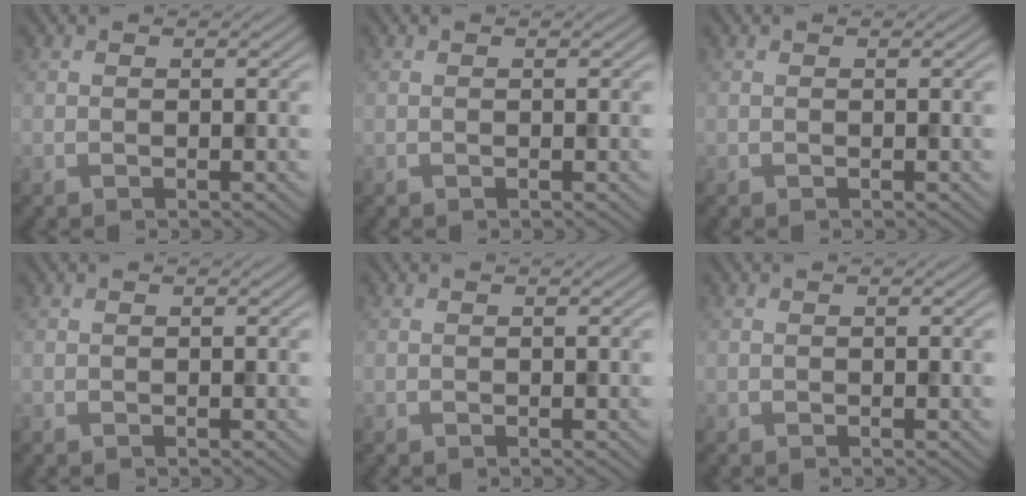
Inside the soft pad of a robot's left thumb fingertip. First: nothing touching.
{"total": 0.0}
{"total": 0.0}
{"total": 0.0}
{"total": 0.0}
{"total": 0.0}